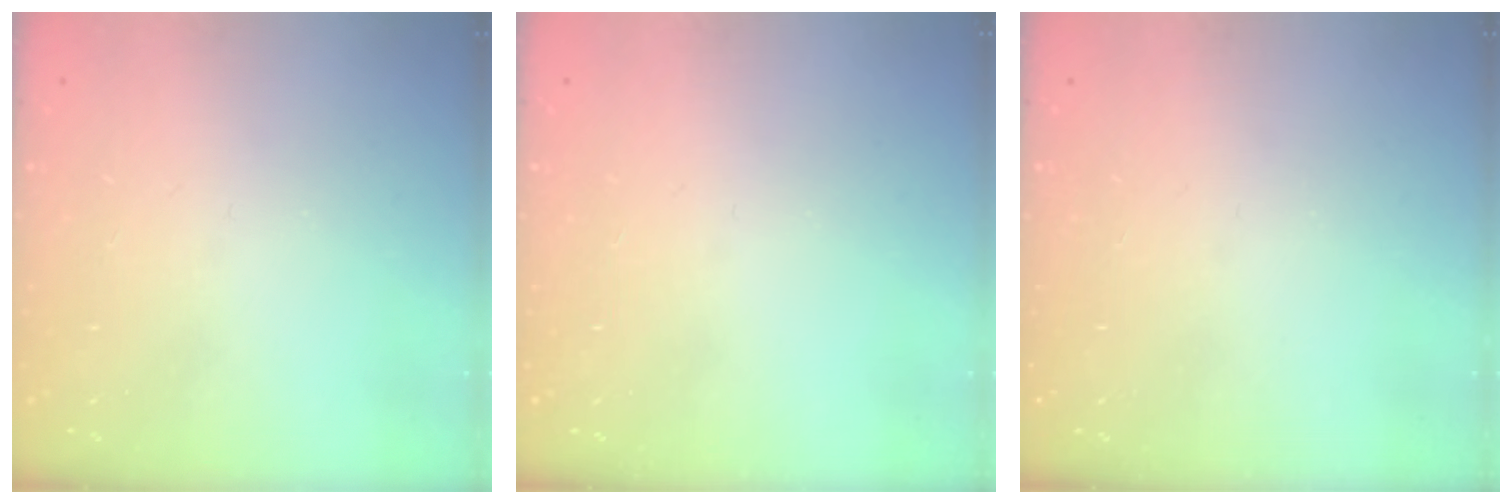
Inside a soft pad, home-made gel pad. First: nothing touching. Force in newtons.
{"total": 0.0}
{"total": 0.0}